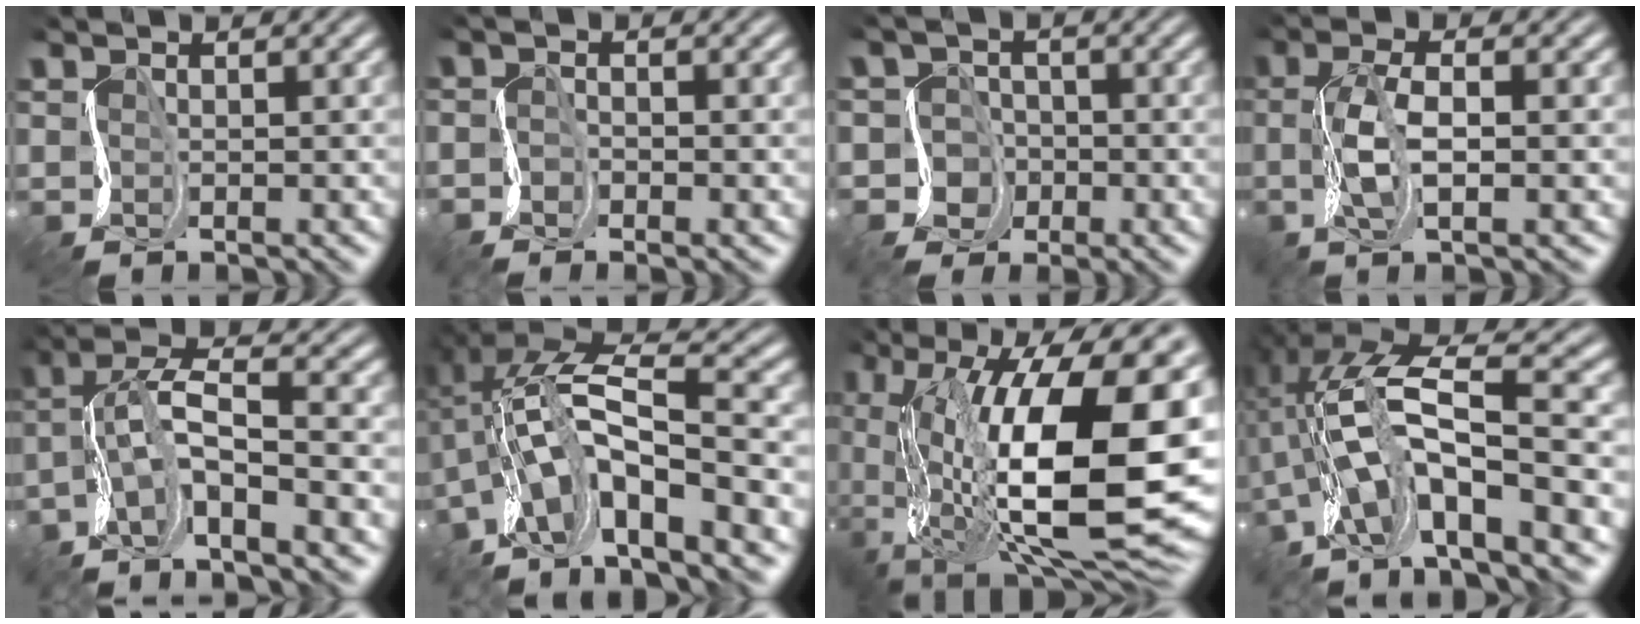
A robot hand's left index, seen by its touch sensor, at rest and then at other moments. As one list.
[{"total": 2.2, "force": [-2.2, -0.3, -0.3], "torque": [0.011, -0.016, -0.038]}, {"total": 3.6, "force": [-3.2, 1.6, 0.0], "torque": [0.014, -0.017, -0.054]}, {"total": 4.0, "force": [-1.9, 0.5, 3.4], "torque": [-0.064, -0.012, -0.035]}, {"total": 5.0, "force": [-2.9, 0.5, 4.1], "torque": [-0.065, -0.005, -0.059]}, {"total": 9.9, "force": [-4.6, 2.5, 8.4], "torque": [-0.135, -0.001, -0.086]}, {"total": 16.8, "force": [-3.1, 7.5, 14.7], "torque": [-0.240, -0.025, -0.052]}, {"total": 10.4, "force": [-3.9, 2.4, 9.3], "torque": [-0.160, -0.001, -0.072]}]